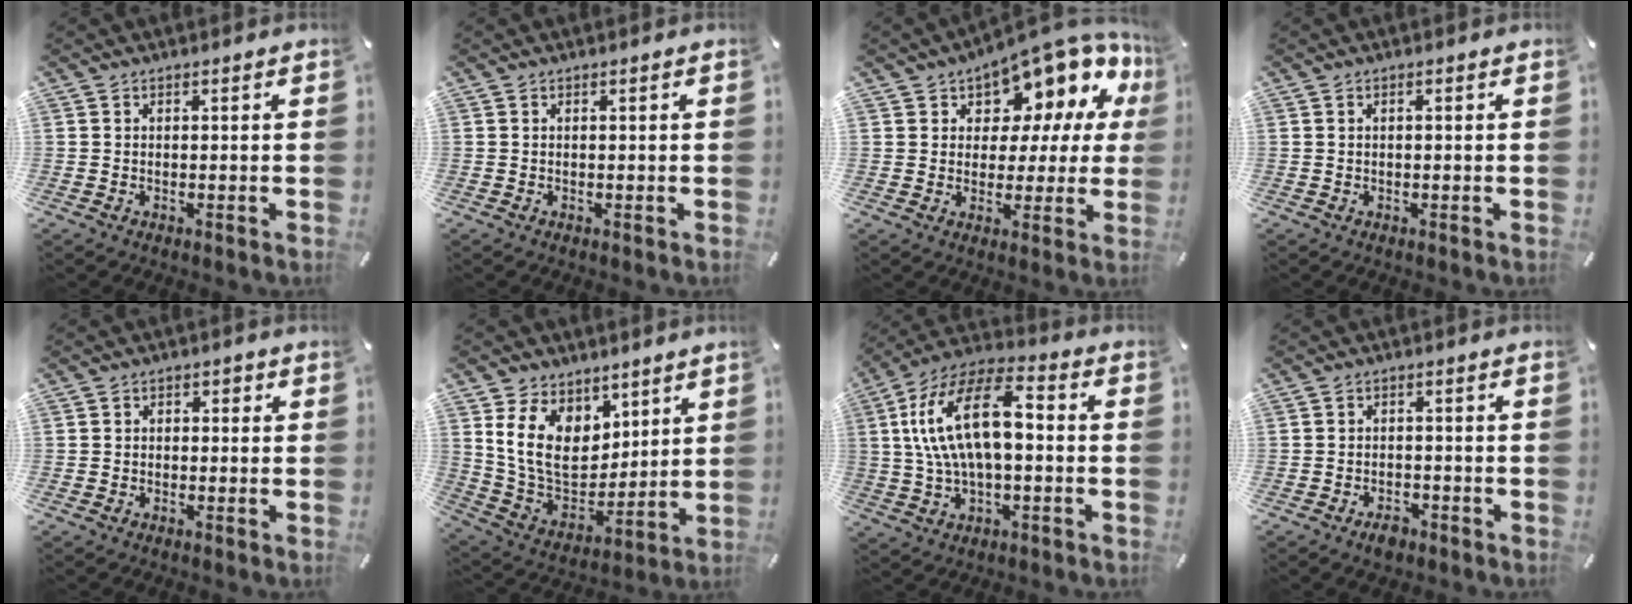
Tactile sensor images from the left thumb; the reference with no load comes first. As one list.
[{"total": 0.0}, {"total": 11.5, "force": [9.0, 5.4, 4.6], "torque": [-0.064, -0.095, 0.152]}, {"total": 0.8, "force": [-0.2, 0.2, 0.7], "torque": [-0.014, 0.000, -0.003]}, {"total": 1.9, "force": [-1.1, 1.4, 0.6], "torque": [-0.010, 0.011, -0.025]}, {"total": 13.9, "force": [5.8, 10.5, 6.9], "torque": [-0.146, -0.034, 0.115]}, {"total": 17.2, "force": [2.0, 8.7, 14.7], "torque": [-0.304, 0.010, 0.031]}, {"total": 3.5, "force": [-2.5, 1.9, 1.5], "torque": [-0.022, 0.014, -0.046]}]